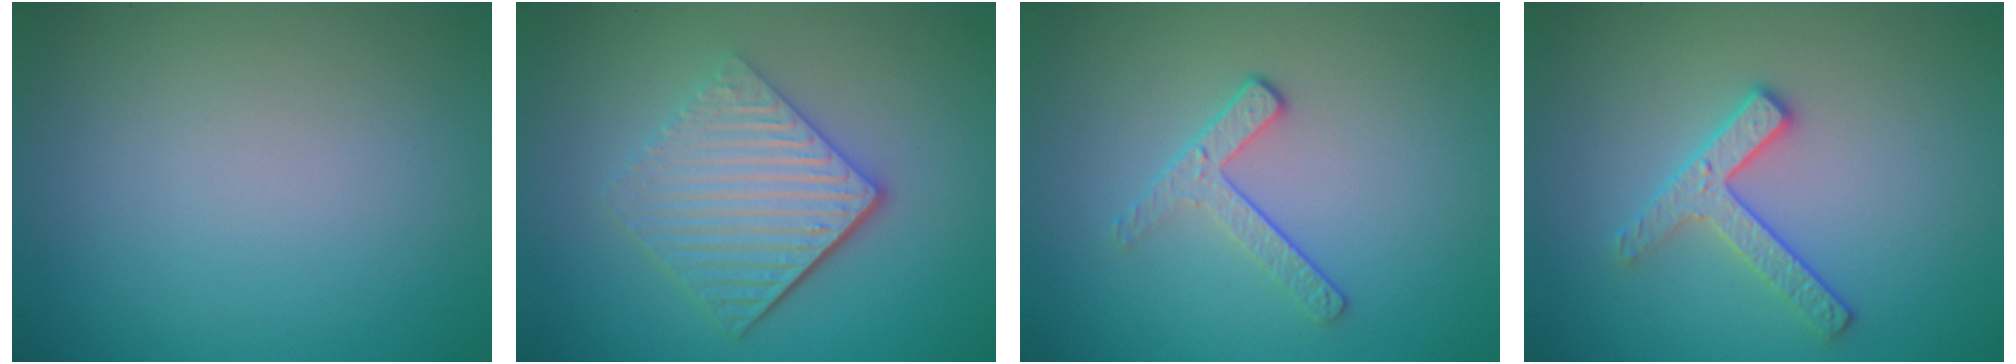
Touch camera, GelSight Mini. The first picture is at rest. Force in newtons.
{"total": 5.6, "press": 3.9, "slide": 3.9}
{"total": 2.0, "press": 1.4, "slide": 1.5}
{"total": 2.6, "press": 2.4, "slide": 0.9}